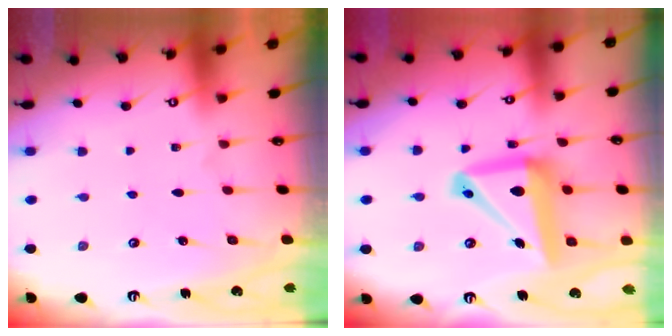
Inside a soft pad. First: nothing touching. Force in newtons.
{"total": 15.5, "press": 15.3, "slide": 2.2}